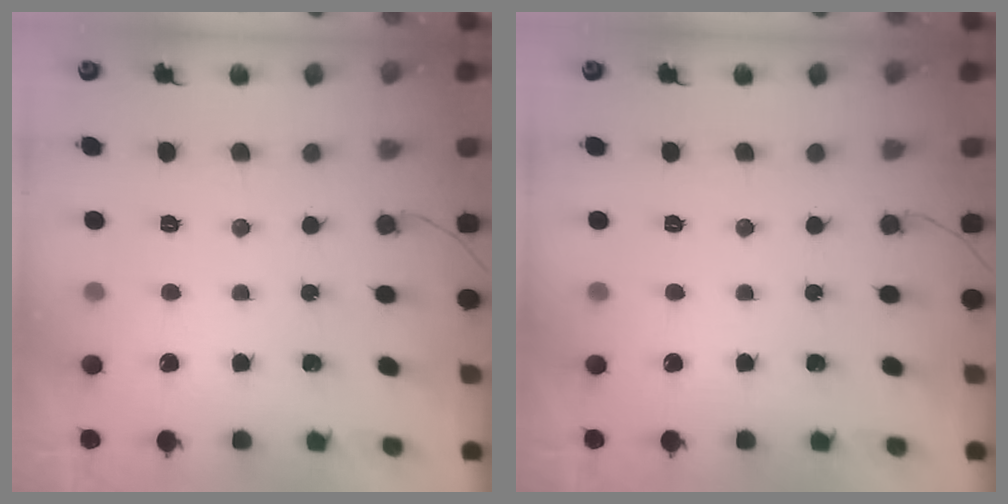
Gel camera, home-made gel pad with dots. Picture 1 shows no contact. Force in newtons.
{"total": 0.0}